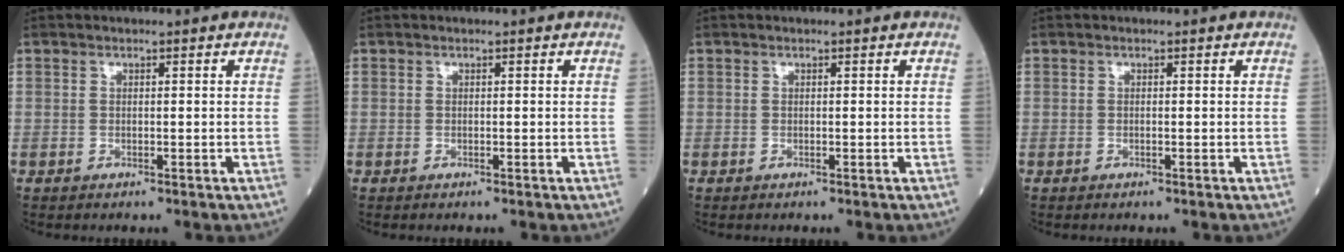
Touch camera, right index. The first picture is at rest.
{"total": 0.0}
{"total": 0.0}
{"total": 0.0}